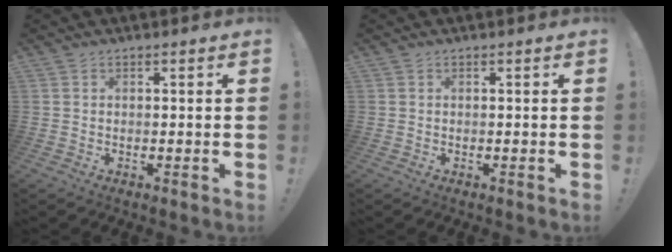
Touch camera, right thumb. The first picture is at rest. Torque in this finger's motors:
{"motor_torque": [0.00, 0.00, 0.00, 0.00, 0.00]}